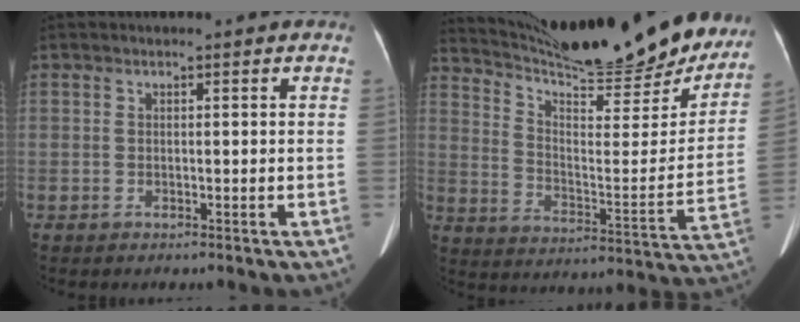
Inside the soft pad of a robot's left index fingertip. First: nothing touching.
{"total": 26.2, "force": [23.7, 3.3, 10.8], "torque": [-0.178, -0.070, 0.324]}